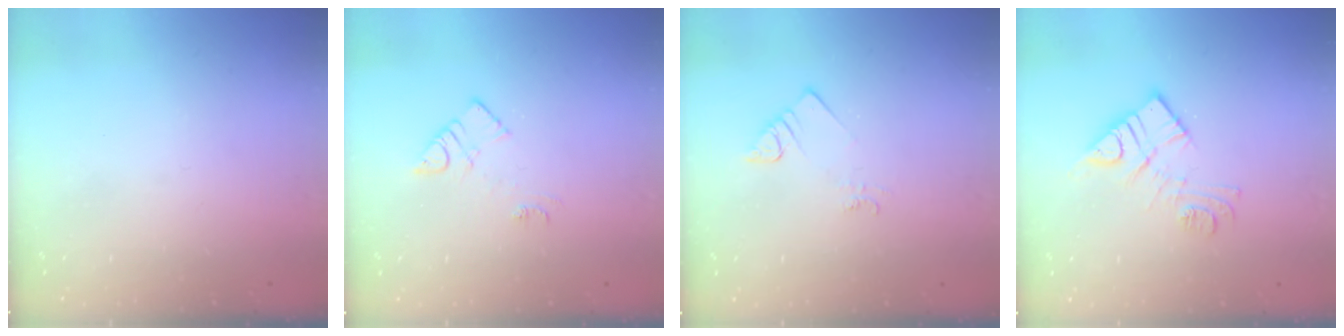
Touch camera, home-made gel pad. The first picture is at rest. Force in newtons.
{"total": 5.6, "press": 5.5, "slide": 0.6}
{"total": 2.1, "press": 2.0, "slide": 0.5}
{"total": 11.3, "press": 11.3, "slide": 0.3}